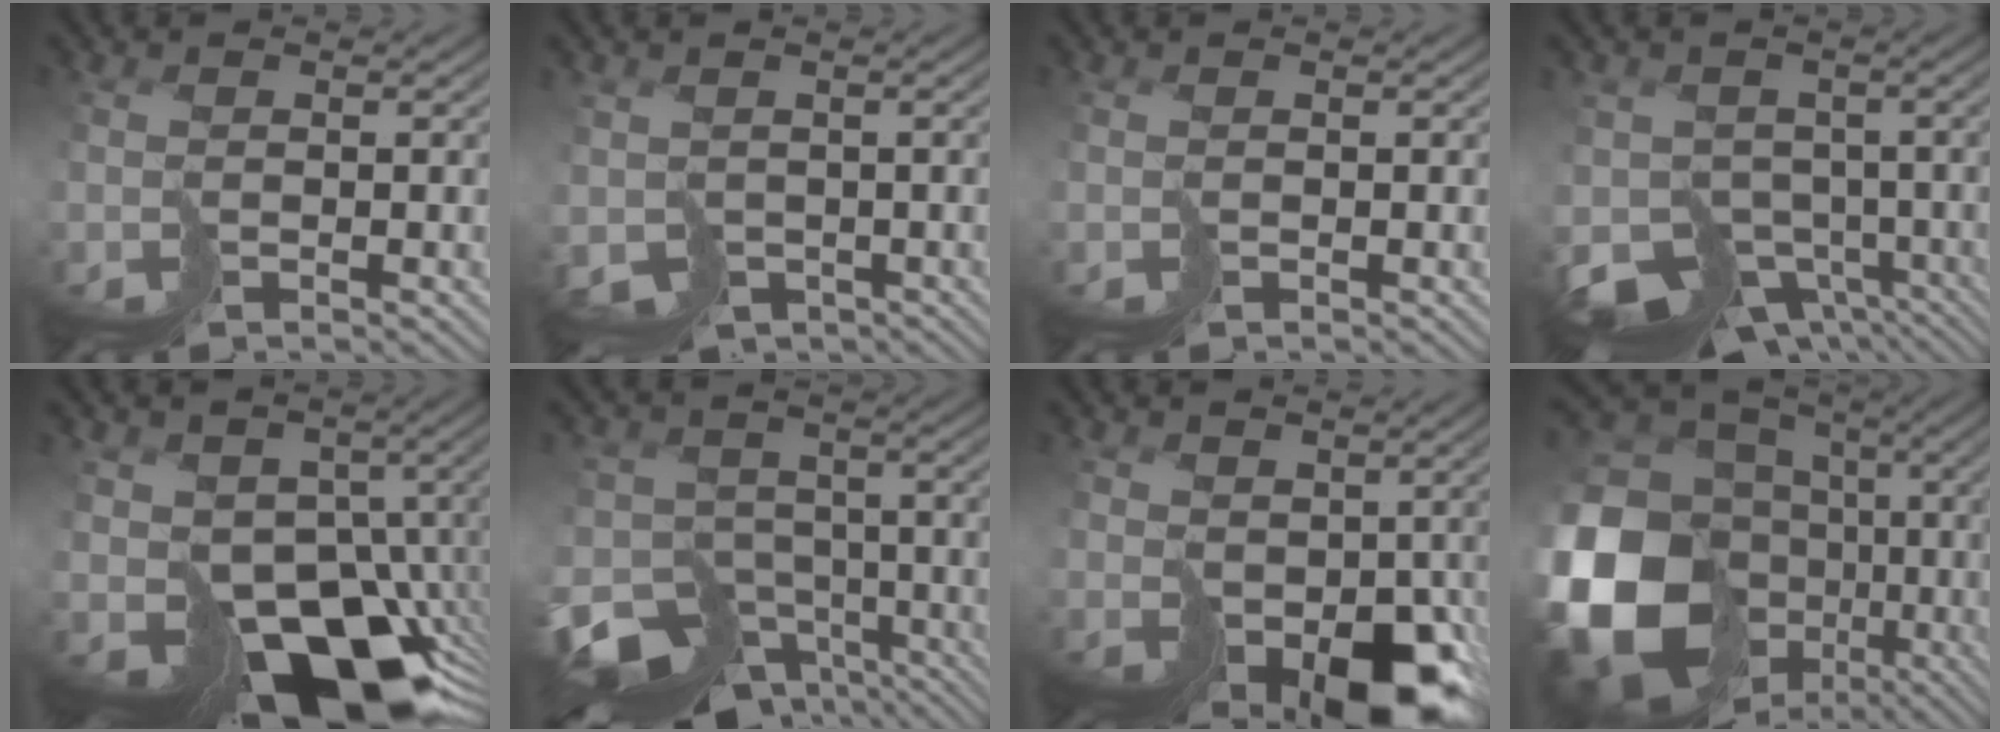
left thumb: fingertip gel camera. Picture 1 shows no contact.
{"total": 2.9, "force": [-0.7, 2.7, 0.9], "torque": [-0.022, -0.026, -0.007]}
{"total": 0.0}
{"total": 8.2, "force": [-3.4, 6.3, 4.0], "torque": [-0.086, -0.024, -0.052]}
{"total": 13.7, "force": [-4.5, 9.1, 9.1], "torque": [-0.165, -0.033, -0.056]}
{"total": 12.7, "force": [-8.0, 8.1, 5.6], "torque": [-0.138, -0.044, -0.104]}
{"total": 9.1, "force": [-0.8, 6.1, 6.7], "torque": [-0.125, -0.041, 0.008]}
{"total": 20.6, "force": [-3.7, 17.4, 10.4], "torque": [-0.282, -0.039, -0.074]}